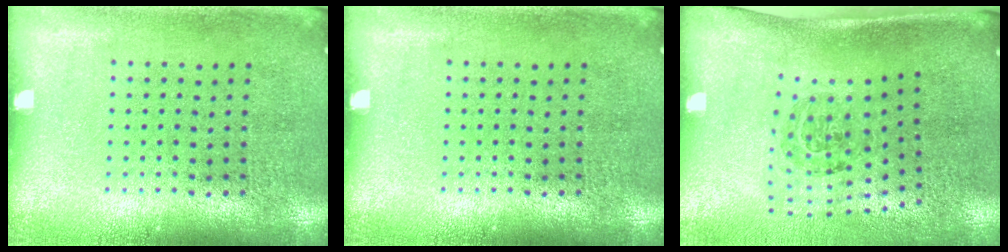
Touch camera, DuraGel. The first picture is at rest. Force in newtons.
{"total": 0.0}
{"total": 1.8, "press": 1.3, "slide": 1.3}